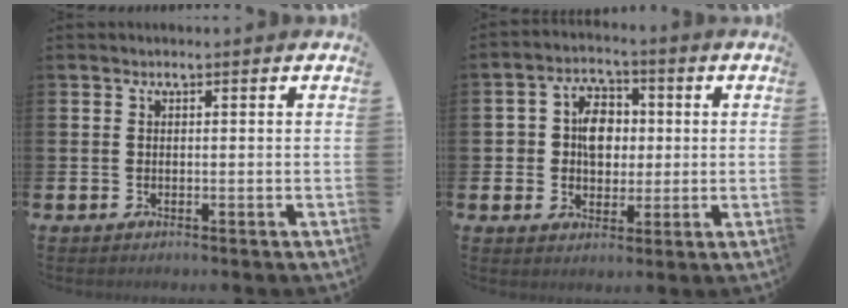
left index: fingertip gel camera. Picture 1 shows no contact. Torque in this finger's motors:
{"motor_torque": [0.53, 0.13, 0.18, 0.12]}